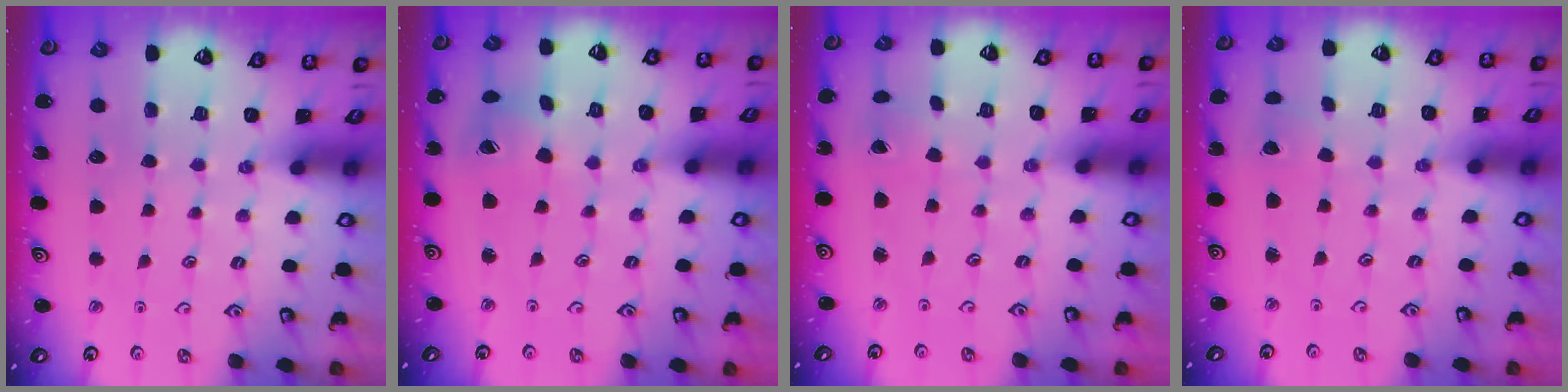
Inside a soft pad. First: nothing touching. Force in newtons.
{"total": 9.0, "press": 8.9, "slide": 0.8}
{"total": 1.0, "press": 1.0, "slide": 0.1}
{"total": 2.1, "press": 2.1, "slide": 0.1}